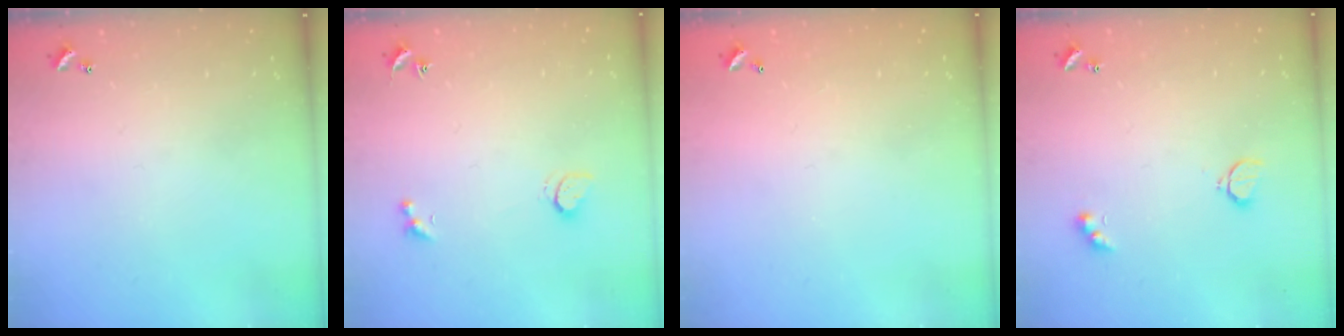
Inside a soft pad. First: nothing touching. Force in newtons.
{"total": 1.8, "press": 1.7, "slide": 0.5}
{"total": 2.9, "press": 2.9, "slide": 0.1}
{"total": 3.1, "press": 3.0, "slide": 0.6}